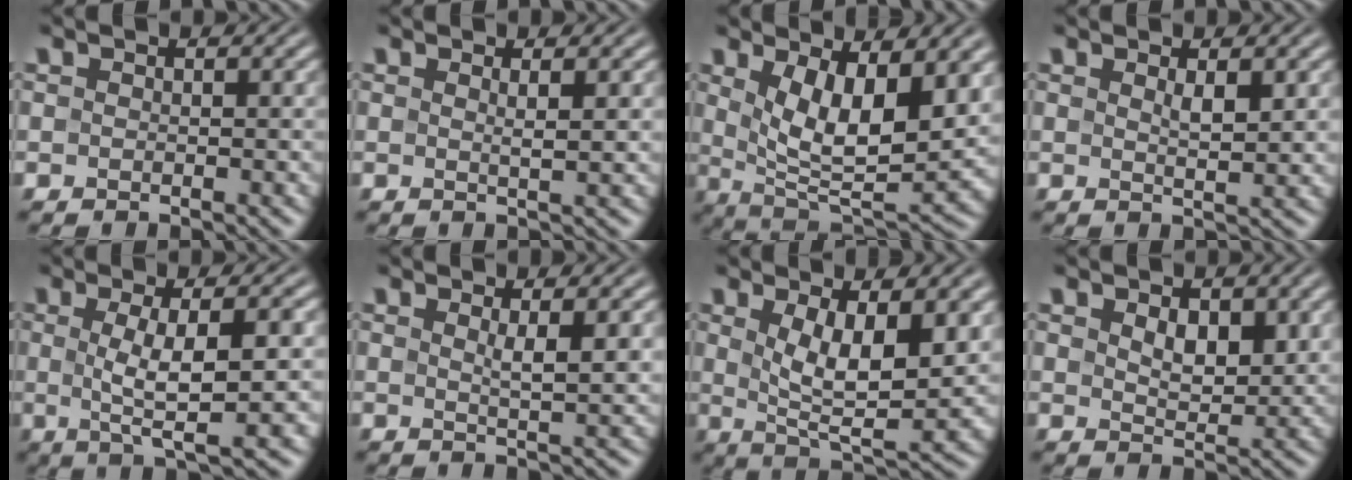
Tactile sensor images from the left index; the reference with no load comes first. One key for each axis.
{"total": 1.4, "fx": 0.6, "fy": 0.3, "fz": 1.3, "tx": -0.017, "ty": 0.000, "tz": 0.004}
{"total": 9.1, "fx": 2.4, "fy": 3.8, "fz": 7.9, "tx": -0.145, "ty": -0.019, "tz": 0.047}
{"total": 1.8, "fx": 0.8, "fy": 0.4, "fz": 1.6, "tx": -0.029, "ty": -0.003, "tz": 0.015}
{"total": 6.0, "fx": 0.0, "fy": 1.3, "fz": 5.8, "tx": -0.098, "ty": 0.000, "tz": 0.001}
{"total": 2.4, "fx": 0.8, "fy": 0.4, "fz": 2.3, "tx": -0.035, "ty": -0.002, "tz": 0.012}
{"total": 7.6, "fx": 1.7, "fy": 2.8, "fz": 6.8, "tx": -0.129, "ty": -0.014, "tz": 0.035}
{"total": 3.2, "fx": 1.3, "fy": 1.8, "fz": 2.3, "tx": -0.042, "ty": -0.006, "tz": 0.027}